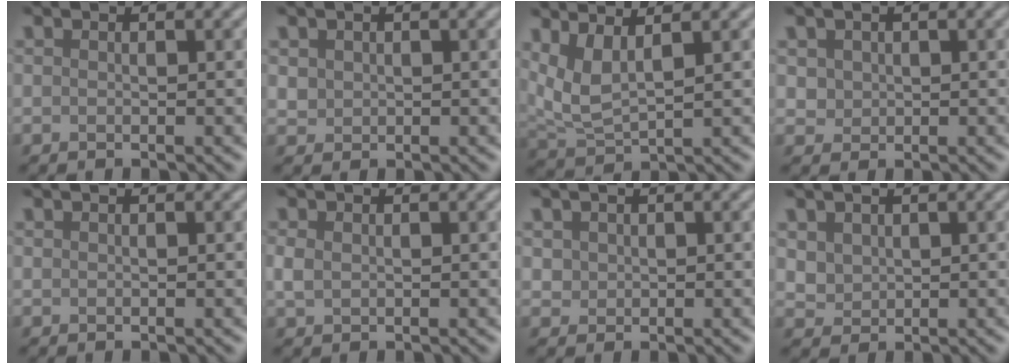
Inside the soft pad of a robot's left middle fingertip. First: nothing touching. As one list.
[{"total": 1.1, "force": [0.3, 1.0, 0.3], "torque": [-0.007, -0.004, 0.011]}, {"total": 3.9, "force": [1.9, 1.3, 3.1], "torque": [-0.083, -0.003, 0.051]}, {"total": 1.5, "force": [0.5, 1.4, 0.5], "torque": [-0.015, -0.007, 0.018]}, {"total": 0.0}, {"total": 1.4, "force": [0.0, 1.2, 0.8], "torque": [-0.022, 0.000, 0.003]}, {"total": 1.1, "force": [0.3, 1.0, 0.2], "torque": [-0.005, -0.005, 0.010]}, {"total": 1.8, "force": [0.8, 1.4, 0.7], "torque": [-0.021, -0.010, 0.024]}]